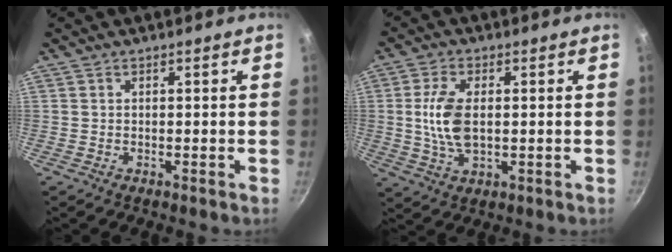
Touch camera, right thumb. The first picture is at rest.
{"total": 8.6, "force": [0.5, 4.6, 7.3], "torque": [-0.148, -0.001, 0.012]}